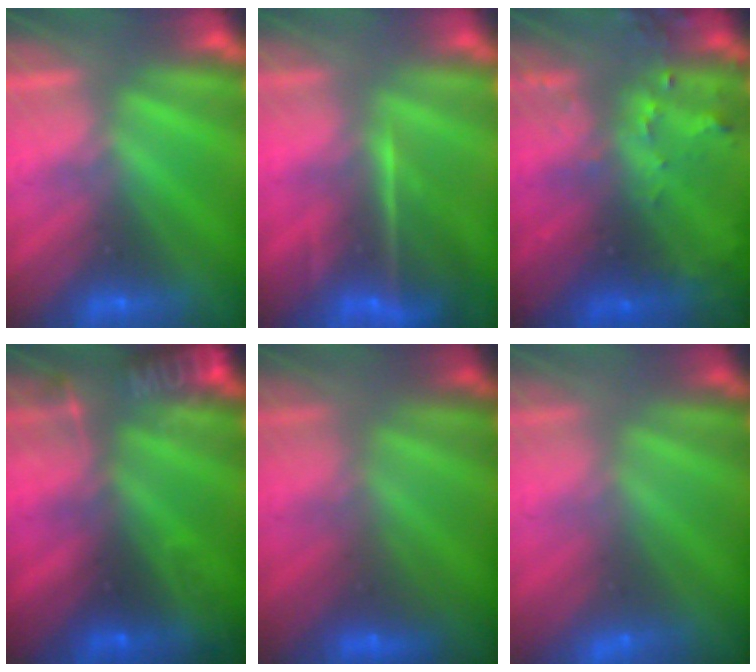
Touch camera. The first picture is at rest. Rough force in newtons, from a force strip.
{"total": 7.1}
{"total": 6.7}
{"total": 7.7}
{"total": 2.8}
{"total": 2.8}